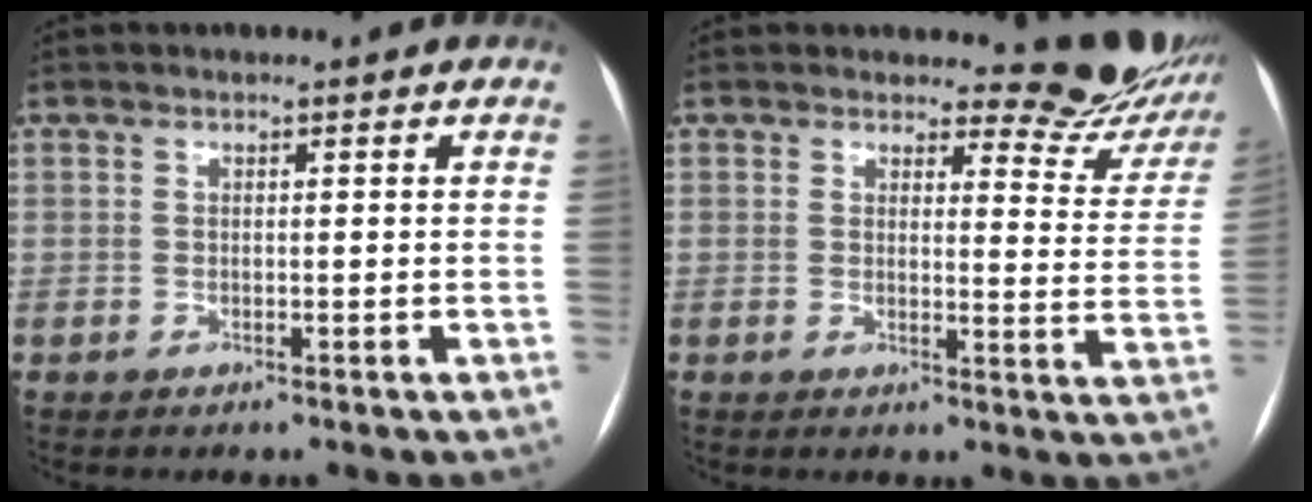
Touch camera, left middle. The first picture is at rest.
{"total": 11.3, "force": [10.8, 3.2, 1.6], "torque": [0.012, -0.065, 0.094]}